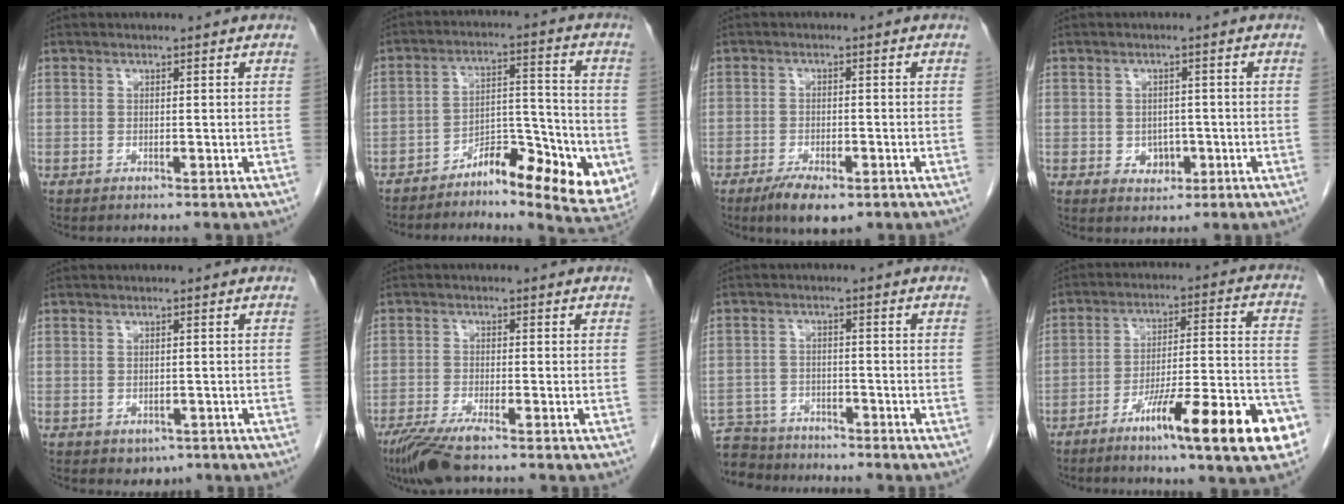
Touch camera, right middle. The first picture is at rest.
{"total": 12.0, "force": [-5.8, 4.0, 9.7], "torque": [-0.125, 0.019, -0.087]}
{"total": 5.7, "force": [-3.8, 1.8, 3.9], "torque": [-0.066, -0.009, -0.057]}
{"total": 3.0, "force": [-0.7, 2.4, 1.6], "torque": [-0.016, 0.004, 0.000]}
{"total": 1.7, "force": [-0.7, 1.3, 0.7], "torque": [-0.009, 0.000, 0.001]}
{"total": 6.3, "force": [-4.5, 0.4, 4.4], "torque": [-0.083, -0.018, -0.082]}
{"total": 8.7, "force": [-8.1, 3.1, 0.8], "torque": [-0.016, 0.008, -0.134]}
{"total": 18.1, "force": [-9.6, 1.2, 15.3], "torque": [-0.190, 0.003, -0.140]}